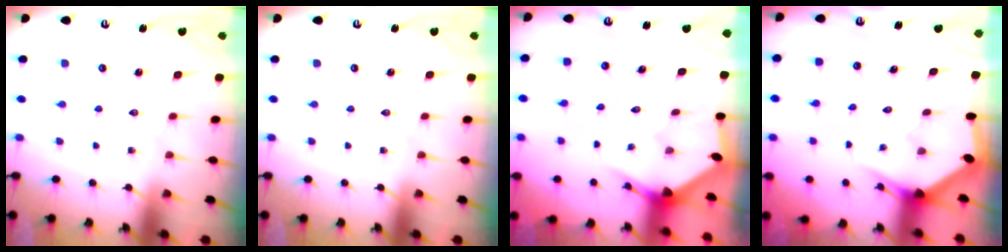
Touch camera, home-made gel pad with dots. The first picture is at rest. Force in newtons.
{"total": 0.0}
{"total": 2.7, "press": 2.7, "slide": 0.1}
{"total": 3.2, "press": 3.2, "slide": 0.1}